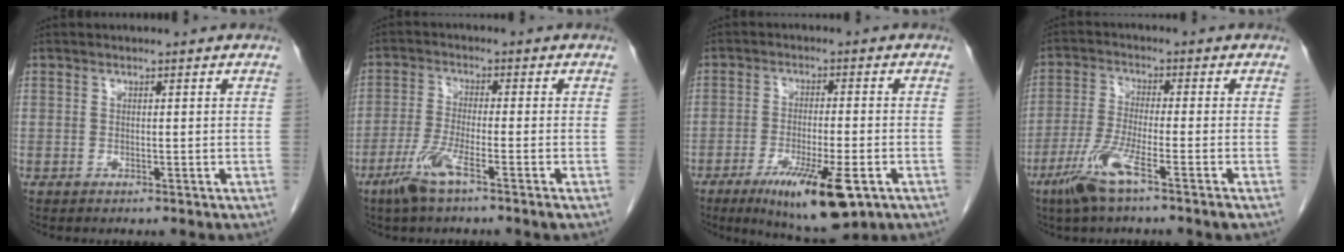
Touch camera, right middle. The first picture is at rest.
{"total": 6.0, "force": [-3.5, -0.1, 4.8], "torque": [-0.104, -0.012, -0.073]}
{"total": 12.1, "force": [-6.2, 2.3, 10.1], "torque": [-0.165, -0.027, -0.092]}
{"total": 7.5, "force": [-4.3, -0.3, 6.1], "torque": [-0.130, -0.014, -0.087]}